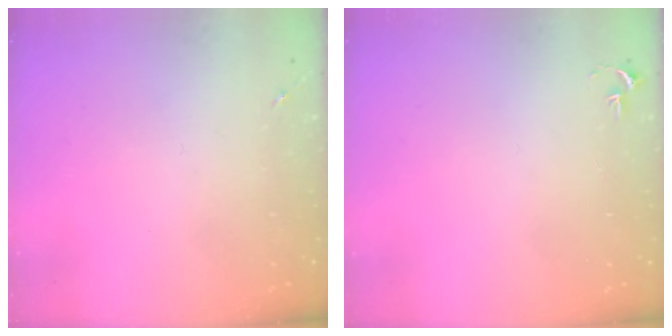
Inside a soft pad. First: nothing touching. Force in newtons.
{"total": 2.7, "press": 2.7, "slide": 0.3}